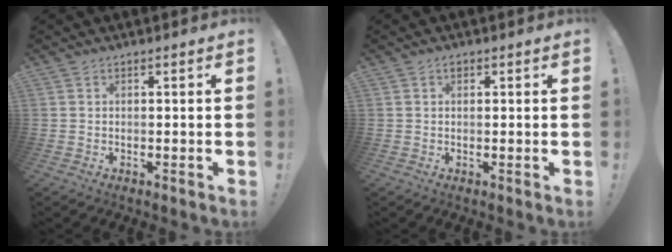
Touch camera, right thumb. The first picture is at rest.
{"total": 0.7, "force": [0.4, 0.5, 0.3], "torque": [0.001, 0.000, 0.005]}